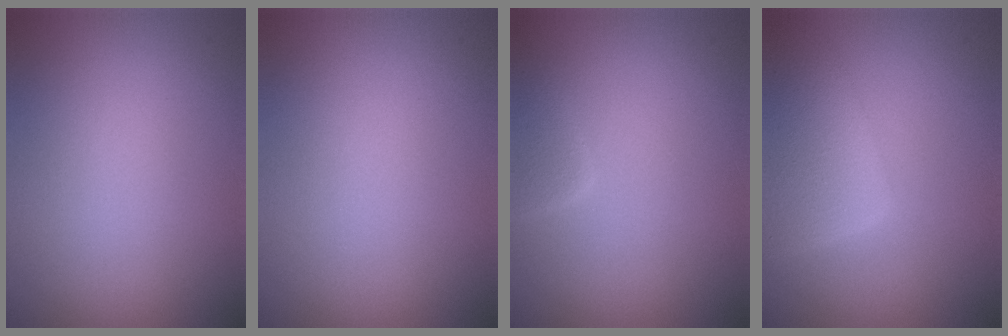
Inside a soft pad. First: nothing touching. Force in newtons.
{"total": 0.0}
{"total": 2.2, "press": 2.2, "slide": 0.2}
{"total": 5.4, "press": 5.4, "slide": 0.4}